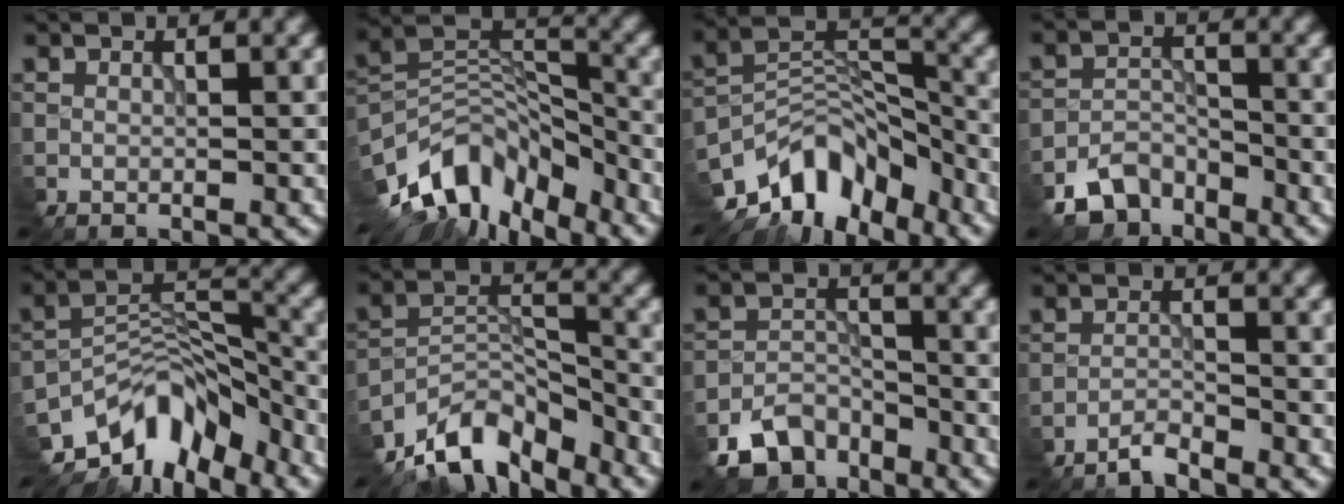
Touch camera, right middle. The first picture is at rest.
{"total": 10.2, "force": [-7.4, 4.9, 4.9], "torque": [-0.080, 0.008, -0.149]}
{"total": 8.9, "force": [-6.9, 4.3, 3.7], "torque": [-0.048, 0.003, -0.140]}
{"total": 4.7, "force": [-3.9, 2.4, 1.2], "torque": [-0.016, -0.003, -0.074]}
{"total": 9.1, "force": [-6.9, 4.1, 4.3], "torque": [-0.055, 0.001, -0.136]}
{"total": 7.5, "force": [-6.3, 2.9, 2.8], "torque": [-0.042, 0.001, -0.130]}
{"total": 5.4, "force": [-4.3, 2.9, 1.5], "torque": [-0.026, -0.005, -0.081]}
{"total": 2.1, "force": [-2.0, 0.0, 0.3], "torque": [-0.003, 0.007, -0.045]}